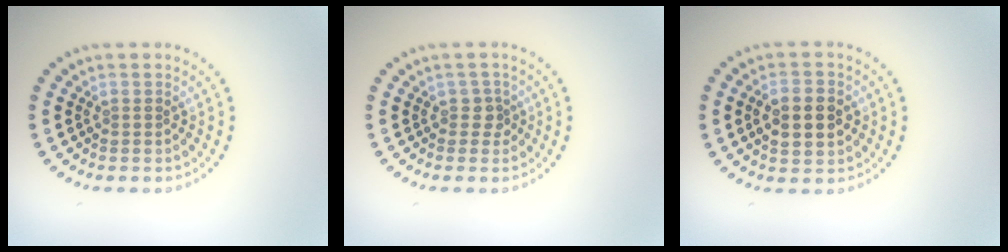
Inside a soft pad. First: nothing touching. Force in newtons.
{"total": 1.3, "press": 1.0, "slide": 0.7}
{"total": 5.0, "press": 5.0, "slide": 0.2}